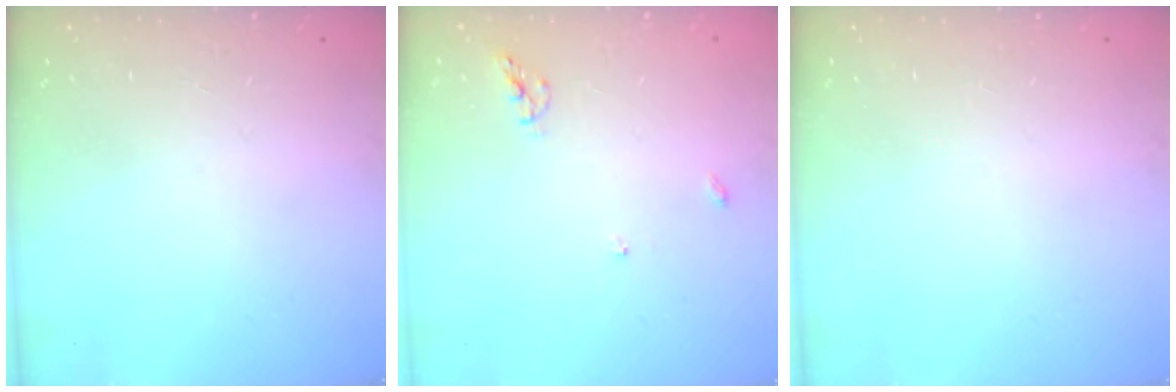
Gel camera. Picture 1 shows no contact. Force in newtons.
{"total": 5.6, "press": 5.6, "slide": 0.7}
{"total": 0.0}